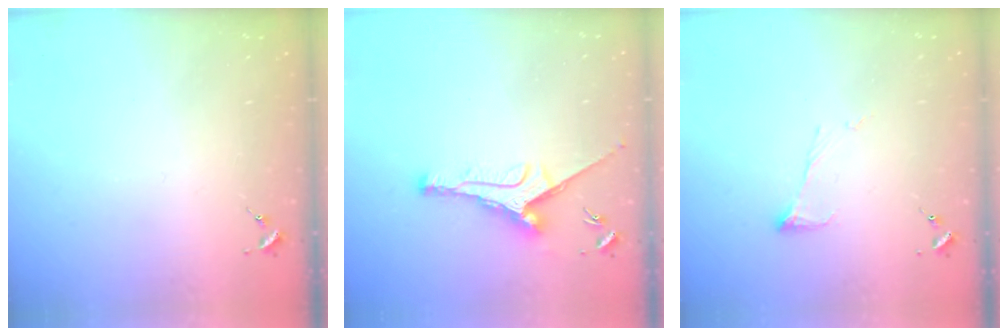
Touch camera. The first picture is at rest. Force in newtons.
{"total": 11.5, "press": 11.5, "slide": 0.7}
{"total": 6.0, "press": 6.0, "slide": 0.3}